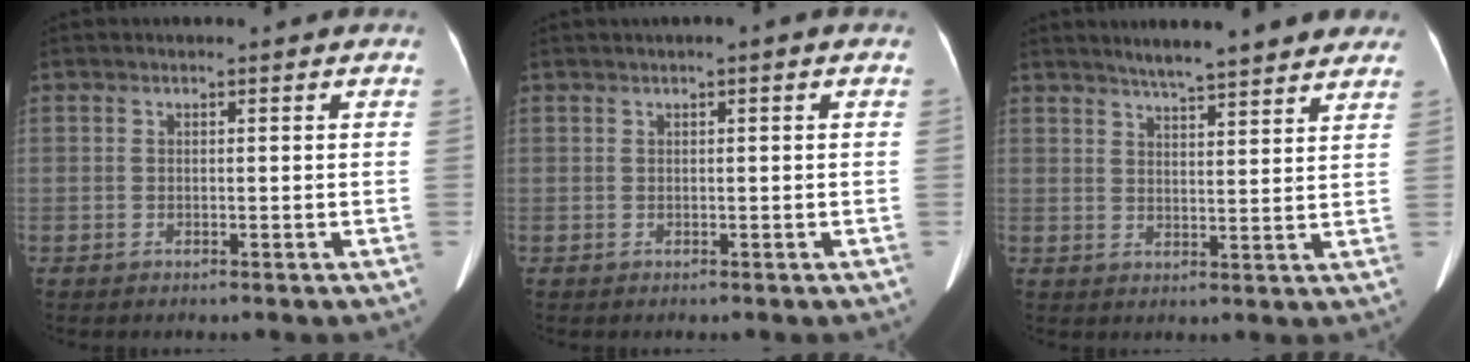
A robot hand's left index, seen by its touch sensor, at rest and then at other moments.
{"total": 0.8, "force": [0.3, 0.0, 0.7], "torque": [-0.015, 0.007, 0.005]}
{"total": 11.7, "force": [10.1, 1.4, 5.8], "torque": [-0.072, 0.012, 0.124]}